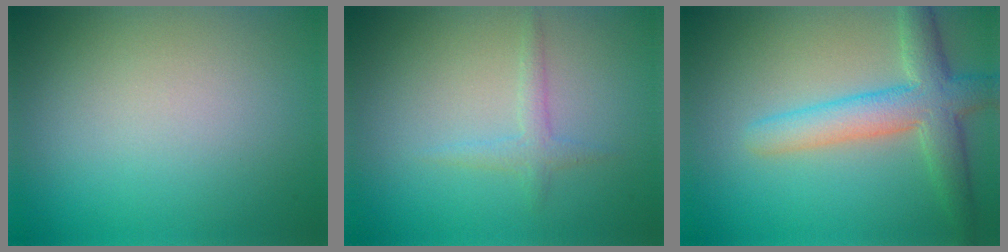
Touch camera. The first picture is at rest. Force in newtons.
{"total": 1.4, "press": 1.4, "slide": 0.1}
{"total": 5.4, "press": 5.4, "slide": 0.1}